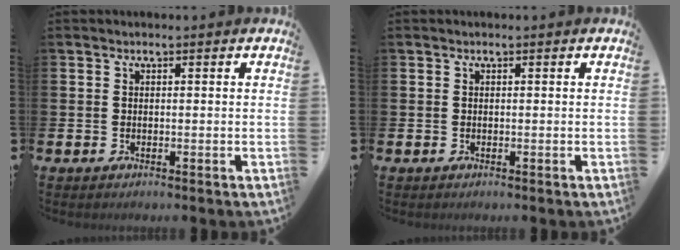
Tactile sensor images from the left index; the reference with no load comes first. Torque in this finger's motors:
{"motor_torque": [-0.03, 0.03, 0.04, -0.01]}